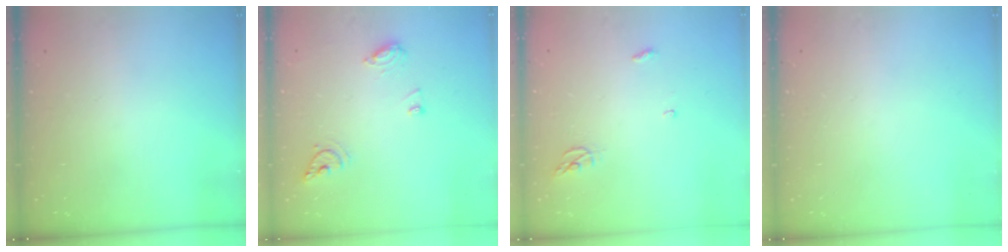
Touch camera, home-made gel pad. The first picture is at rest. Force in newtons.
{"total": 8.3, "press": 8.2, "slide": 0.9}
{"total": 3.5, "press": 3.5, "slide": 0.2}
{"total": 0.0}